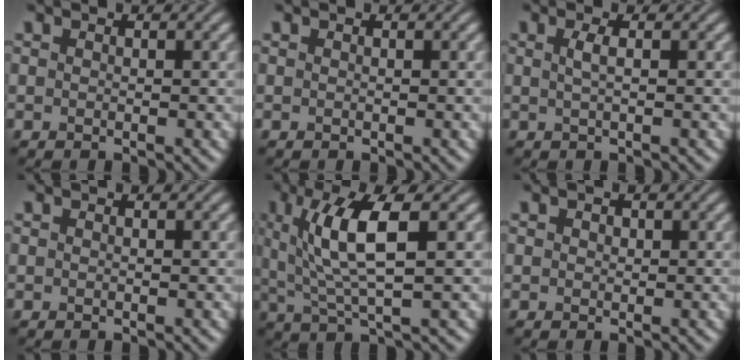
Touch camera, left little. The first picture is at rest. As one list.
[{"total": 0.0}, {"total": 1.4, "force": [0.3, 0.5, 1.3], "torque": [-0.026, 0.003, 0.004]}, {"total": 0.0}, {"total": 6.8, "force": [1.7, 1.8, 6.3], "torque": [-0.122, 0.001, 0.035]}, {"total": 0.6, "force": [0.3, 0.5, 0.3], "torque": [-0.005, -0.001, 0.003]}]